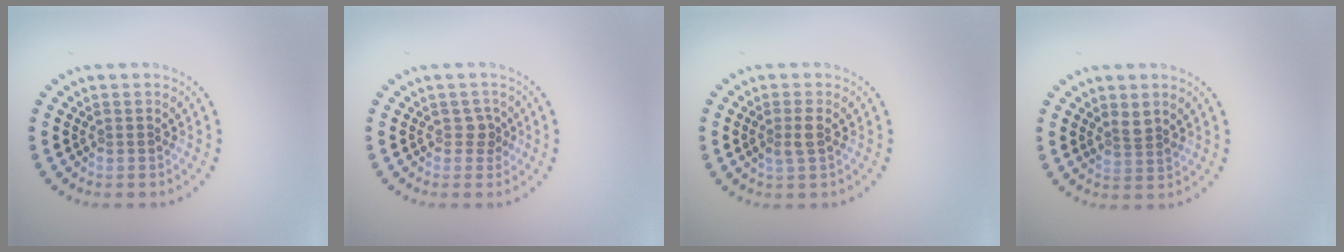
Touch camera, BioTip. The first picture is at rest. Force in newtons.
{"total": 1.2, "press": 0.9, "slide": 0.8}
{"total": 1.5, "press": 1.4, "slide": 0.4}
{"total": 1.5, "press": 1.3, "slide": 0.8}